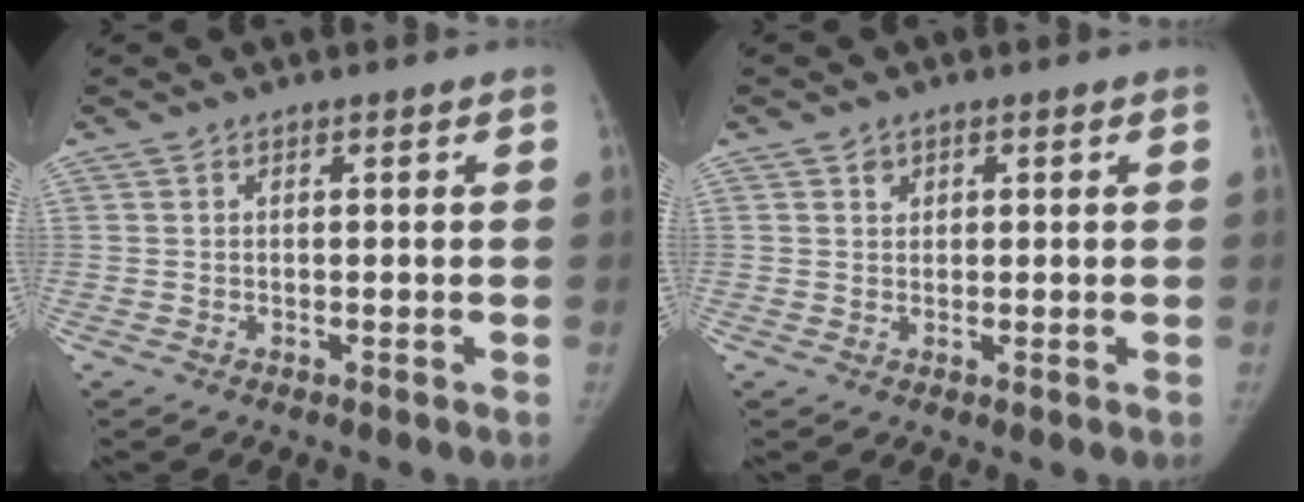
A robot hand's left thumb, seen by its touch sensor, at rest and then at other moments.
{"total": 1.7, "force": [0.8, 1.4, 0.4], "torque": [0.008, -0.003, 0.010]}